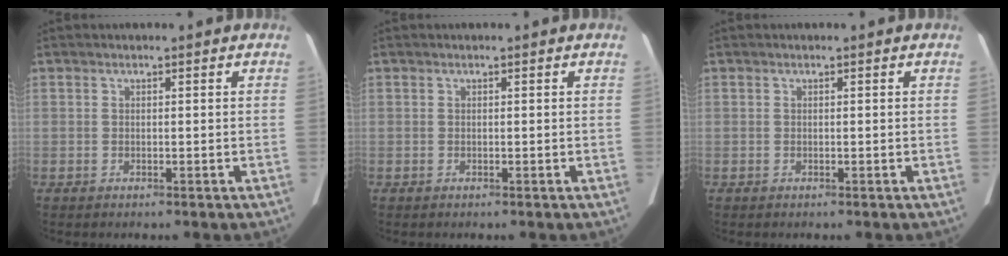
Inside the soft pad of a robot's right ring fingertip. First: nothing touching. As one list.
[{"total": 0.0}, {"total": 0.0}]